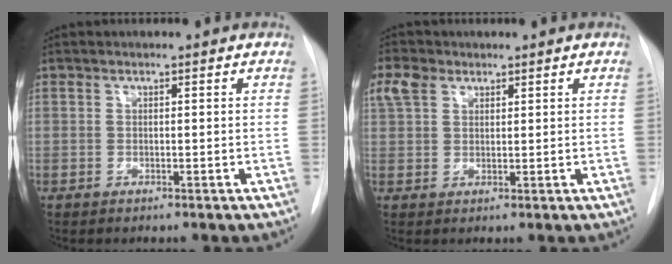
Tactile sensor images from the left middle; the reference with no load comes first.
{"total": 4.2, "force": [2.4, 2.8, 2.0], "torque": [-0.054, 0.015, 0.050]}